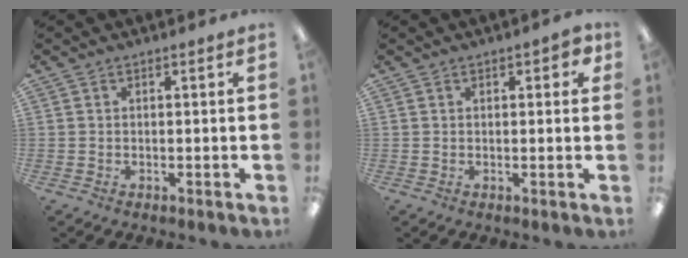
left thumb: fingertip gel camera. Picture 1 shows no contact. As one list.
[{"total": 3.3, "force": [1.4, 1.5, 2.6], "torque": [-0.027, -0.003, 0.019]}]